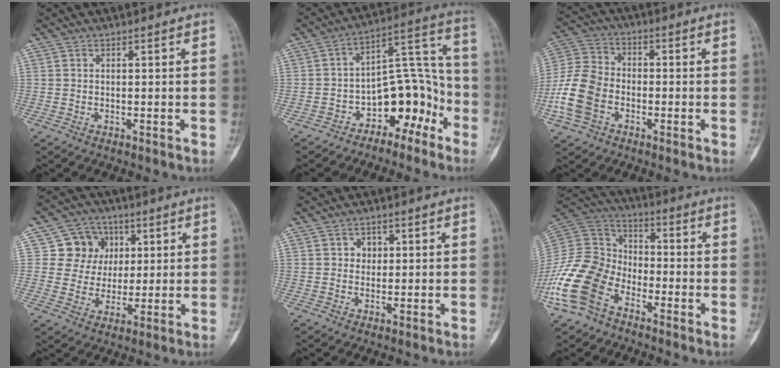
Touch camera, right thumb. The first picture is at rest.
{"total": 12.0, "force": [-6.5, 7.3, 6.9], "torque": [-0.048, 0.113, -0.103]}
{"total": 12.2, "force": [-3.7, 8.9, 7.6], "torque": [-0.161, 0.026, -0.079]}
{"total": 9.5, "force": [2.9, 8.7, 2.4], "torque": [0.005, -0.001, 0.047]}
{"total": 2.3, "force": [0.6, 2.0, 0.8], "torque": [0.002, 0.001, 0.006]}
{"total": 17.6, "force": [-8.7, 11.7, 9.9], "torque": [-0.198, 0.056, -0.179]}